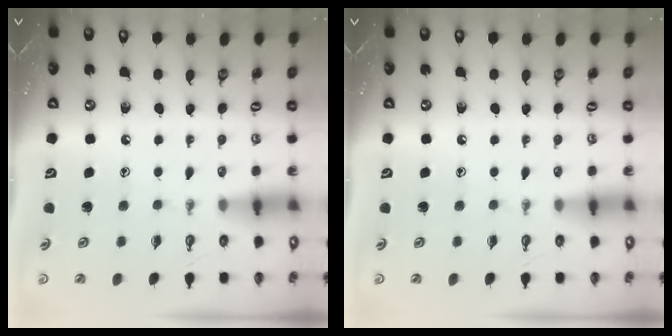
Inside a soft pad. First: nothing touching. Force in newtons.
{"total": 0.0}